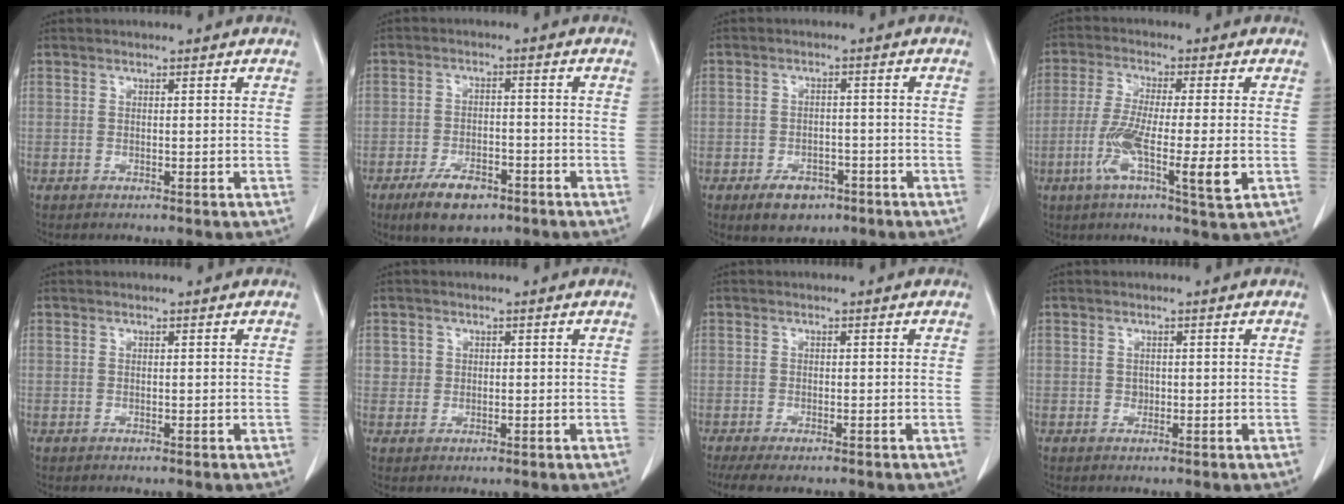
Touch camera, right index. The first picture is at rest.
{"total": 7.0, "force": [-4.6, 3.0, 4.4], "torque": [-0.081, -0.004, -0.075]}
{"total": 5.1, "force": [-3.1, 3.2, 2.4], "torque": [-0.036, 0.003, -0.040]}
{"total": 10.5, "force": [-3.0, 0.6, 10.1], "torque": [-0.184, -0.019, -0.057]}
{"total": 0.0}
{"total": 1.8, "force": [0.4, 1.8, 0.1], "torque": [0.010, 0.002, 0.002]}
{"total": 6.3, "force": [-4.9, 1.6, 3.5], "torque": [-0.058, -0.012, -0.078]}
{"total": 0.7, "force": [0.0, 0.6, 0.3], "torque": [-0.001, 0.002, -0.001]}